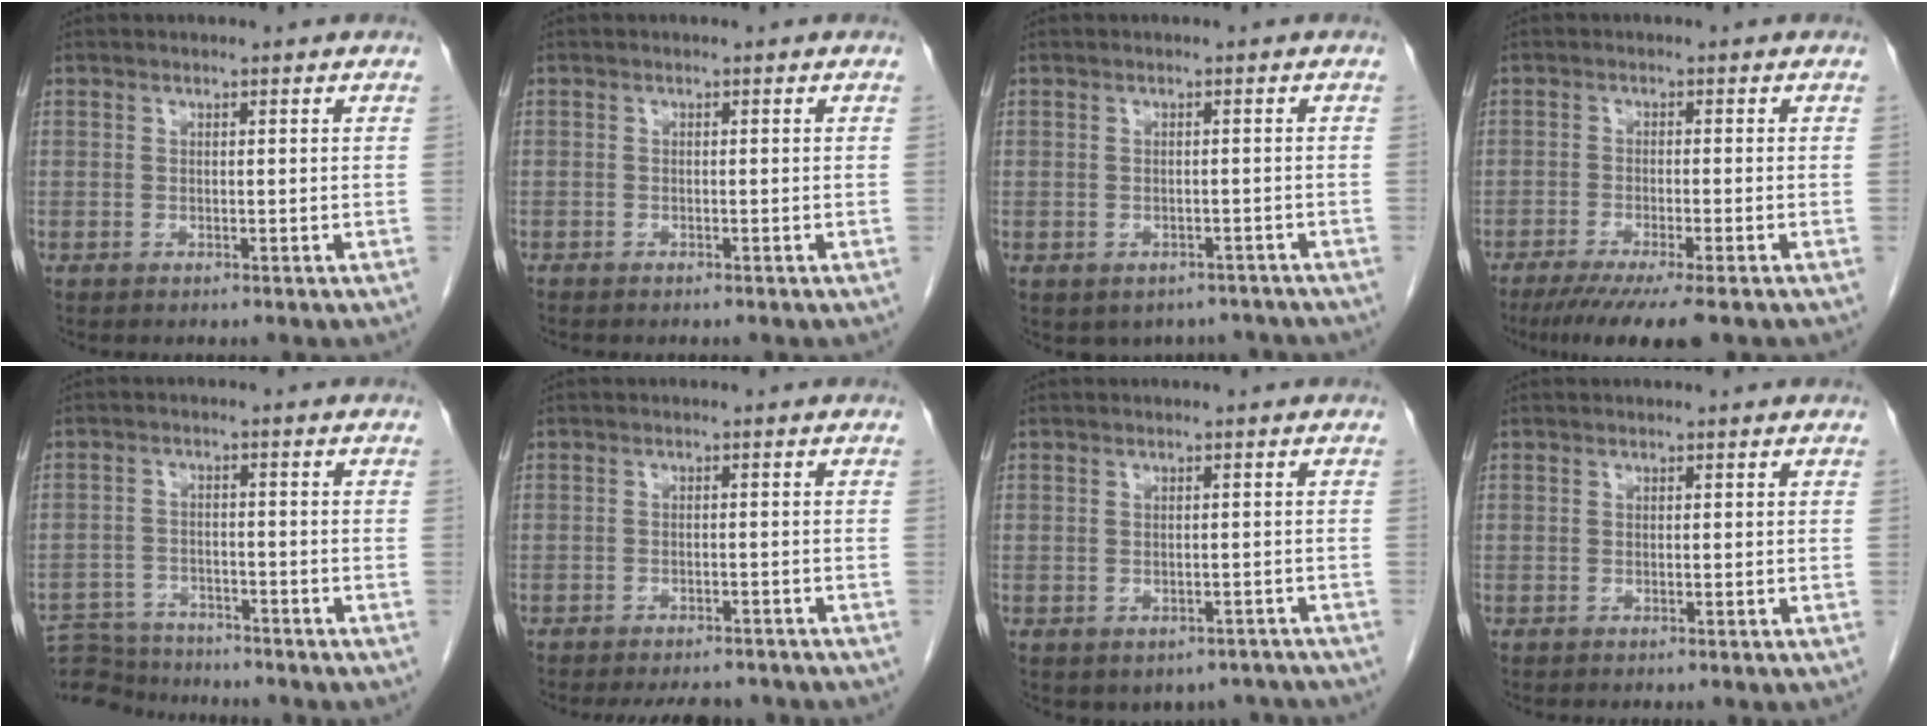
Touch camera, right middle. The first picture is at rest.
{"total": 1.0, "force": [-0.9, 0.3, 0.3], "torque": [-0.010, 0.000, -0.016]}
{"total": 5.1, "force": [-4.1, 3.0, 0.5], "torque": [0.007, 0.015, -0.047]}
{"total": 8.6, "force": [-6.4, 0.2, 5.7], "torque": [-0.082, -0.019, -0.101]}
{"total": 10.2, "force": [-9.8, 2.3, 1.5], "torque": [-0.030, 0.006, -0.158]}
{"total": 7.2, "force": [-6.6, 2.2, 2.0], "torque": [-0.021, -0.001, -0.080]}
{"total": 5.3, "force": [-4.1, 3.2, 0.8], "torque": [0.006, 0.016, -0.047]}
{"total": 0.0}